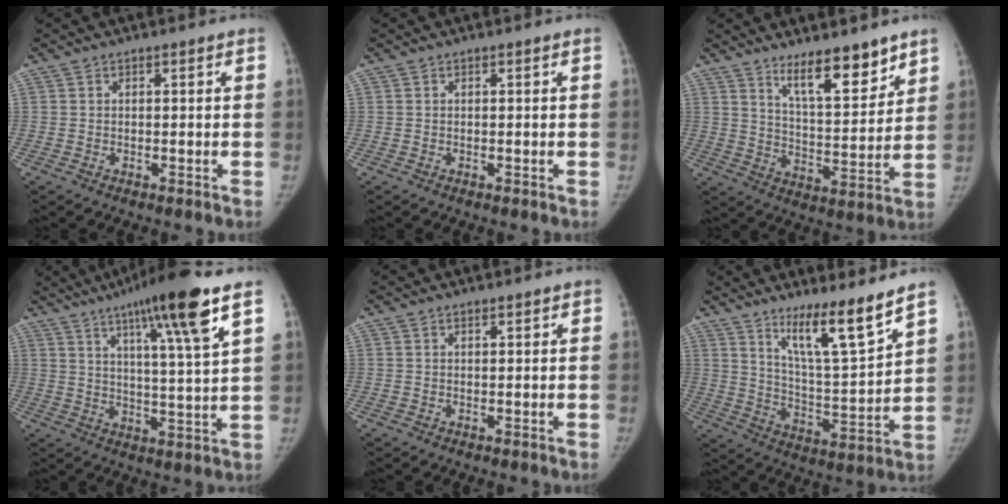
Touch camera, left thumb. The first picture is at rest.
{"total": 0.0}
{"total": 12.3, "force": [8.9, 3.6, 7.8], "torque": [-0.096, -0.071, 0.153]}
{"total": 16.7, "force": [9.6, 1.0, 13.6], "torque": [-0.209, -0.038, 0.147]}
{"total": 0.9, "force": [0.7, 0.3, 0.4], "torque": [-0.005, -0.003, 0.010]}
{"total": 13.1, "force": [9.6, 1.0, 8.9], "torque": [-0.135, -0.081, 0.169]}